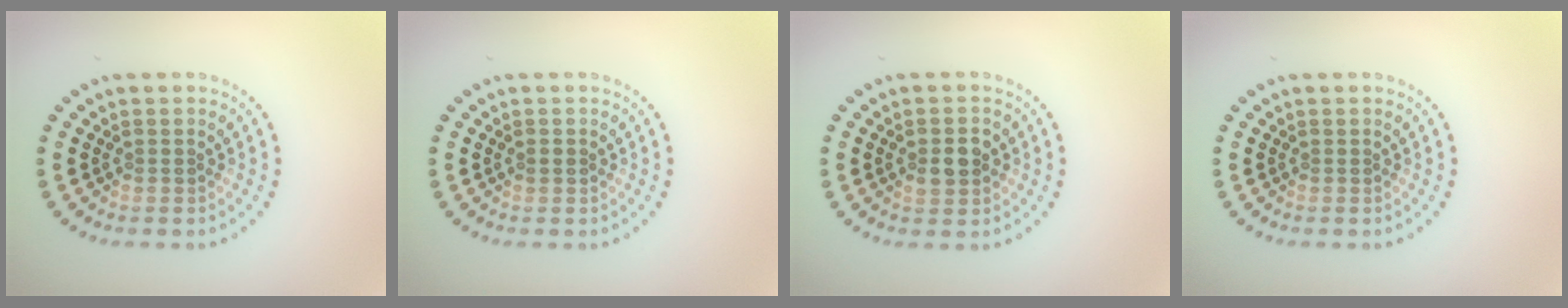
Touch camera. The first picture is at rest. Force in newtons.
{"total": 0.6, "press": 0.6, "slide": 0.1}
{"total": 2.5, "press": 2.5, "slide": 0.0}
{"total": 0.0}